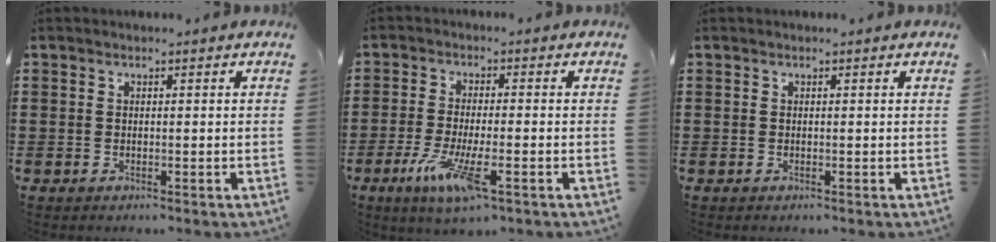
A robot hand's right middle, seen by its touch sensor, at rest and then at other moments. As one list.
[{"total": 7.7, "force": [-3.3, 1.8, 6.7], "torque": [-0.143, -0.017, -0.060]}, {"total": 0.0}]